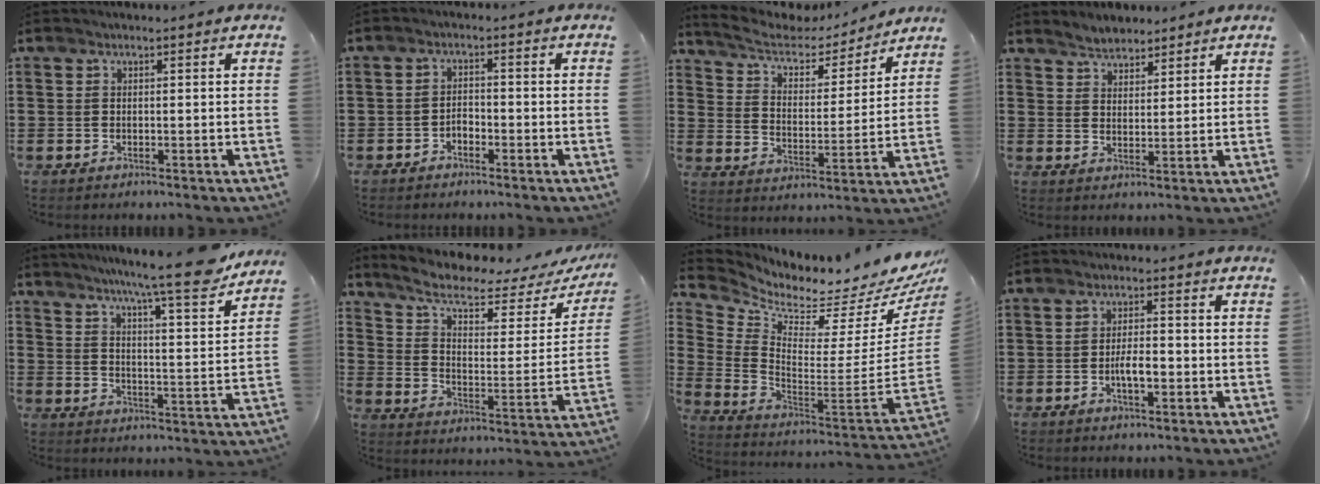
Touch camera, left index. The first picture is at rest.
{"total": 1.8, "force": [-1.5, 0.8, 0.7], "torque": [-0.020, 0.003, -0.031]}
{"total": 6.1, "force": [5.3, 2.0, 2.2], "torque": [-0.072, -0.031, 0.086]}
{"total": 3.4, "force": [3.1, 1.2, 0.1], "torque": [-0.014, -0.001, 0.060]}
{"total": 10.3, "force": [8.8, -0.6, 5.3], "torque": [-0.099, -0.062, 0.139]}
{"total": 7.5, "force": [5.7, 2.1, 4.4], "torque": [-0.106, -0.039, 0.095]}
{"total": 2.0, "force": [1.7, 0.6, 0.8], "torque": [-0.025, -0.058, 0.017]}
{"total": 4.0, "force": [-1.1, 1.5, 3.6], "torque": [-0.065, 0.006, -0.019]}